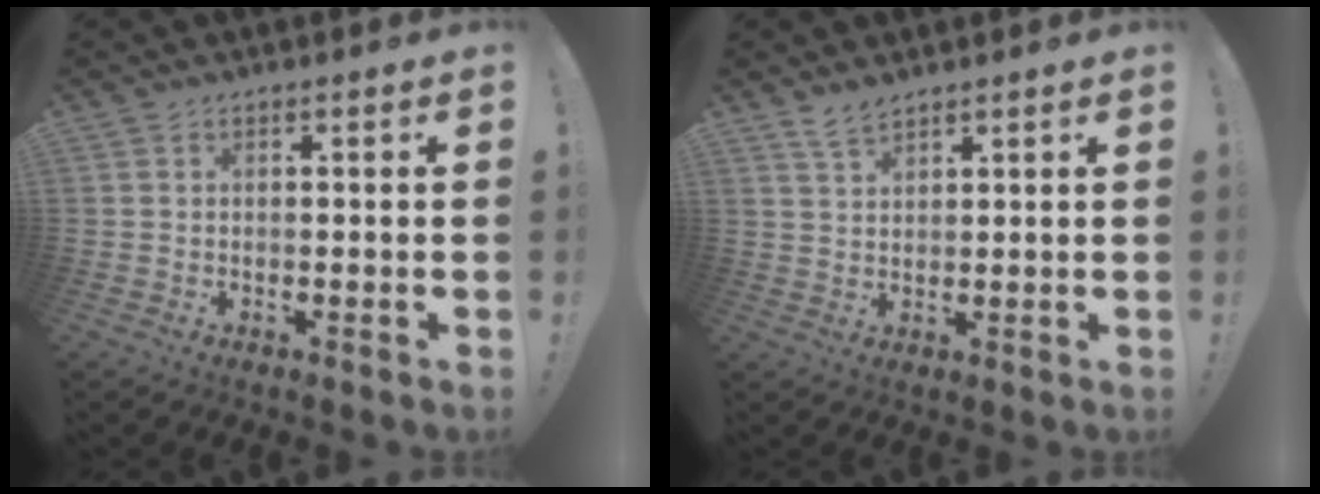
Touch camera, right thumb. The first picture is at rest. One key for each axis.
{"total": 4.0, "fx": 3.3, "fy": 1.3, "fz": 1.8, "tx": -0.028, "ty": -0.020, "tz": 0.060}